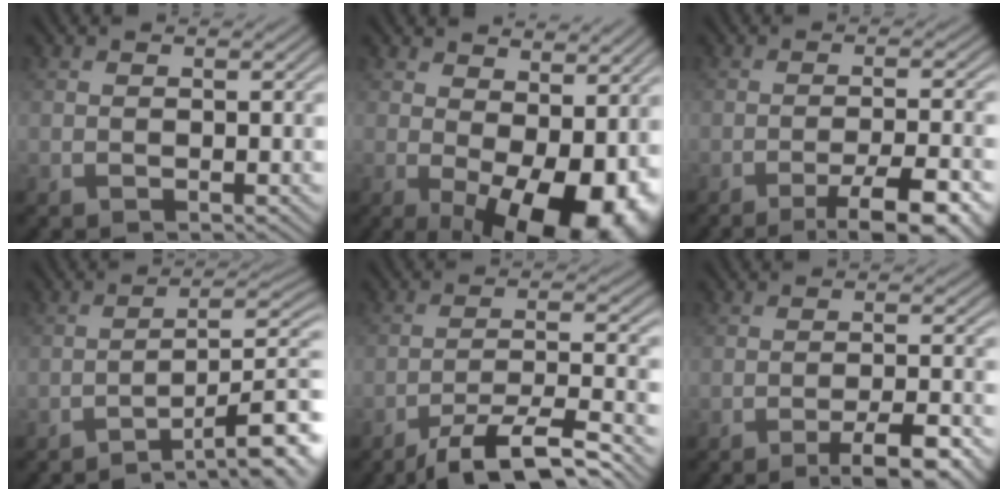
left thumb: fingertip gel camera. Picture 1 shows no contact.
{"total": 13.7, "force": [-1.0, 7.2, 11.6], "torque": [-0.155, -0.020, 0.010]}
{"total": 7.6, "force": [-4.7, 1.2, 5.9], "torque": [-0.092, 0.009, -0.069]}
{"total": 11.1, "force": [-7.4, 2.1, 8.0], "torque": [-0.116, 0.012, -0.104]}
{"total": 9.1, "force": [-6.6, 1.7, 6.1], "torque": [-0.103, 0.003, -0.114]}
{"total": 5.8, "force": [-3.7, 0.8, 4.4], "torque": [-0.068, 0.011, -0.059]}